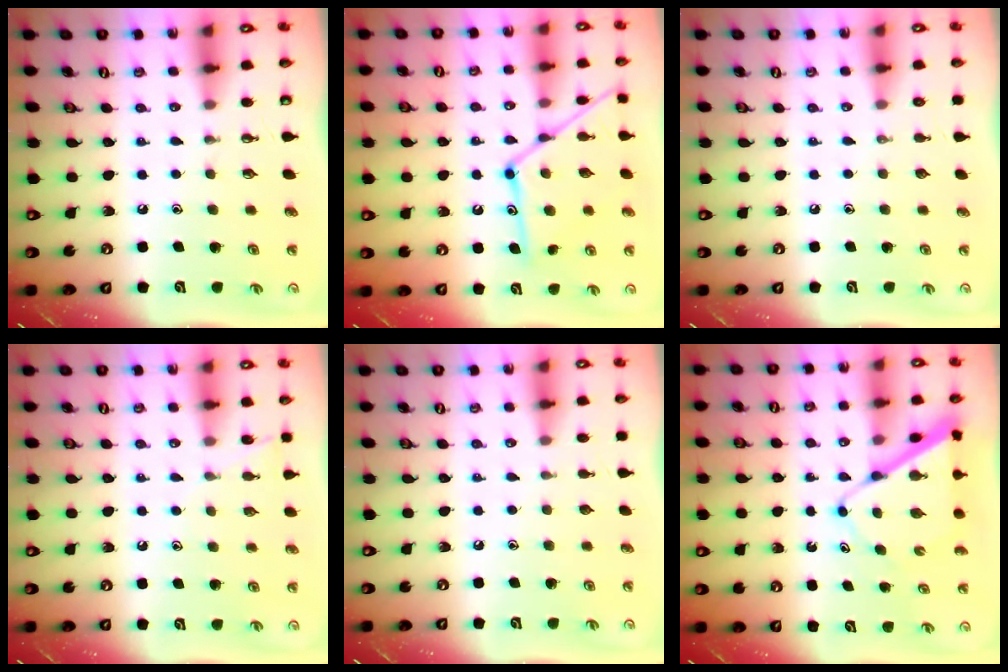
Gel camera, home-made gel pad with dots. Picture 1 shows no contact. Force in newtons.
{"total": 15.7, "press": 15.6, "slide": 1.2}
{"total": 0.0}
{"total": 5.4, "press": 5.4, "slide": 0.6}
{"total": 0.0}
{"total": 9.0, "press": 8.9, "slide": 0.8}